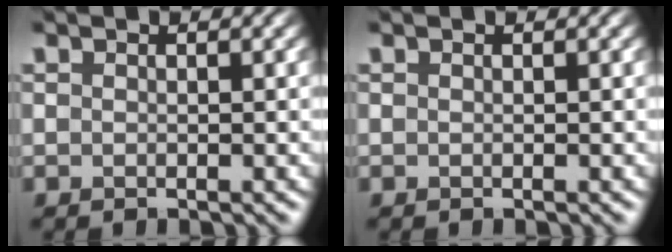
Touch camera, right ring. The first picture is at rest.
{"total": 0.0}